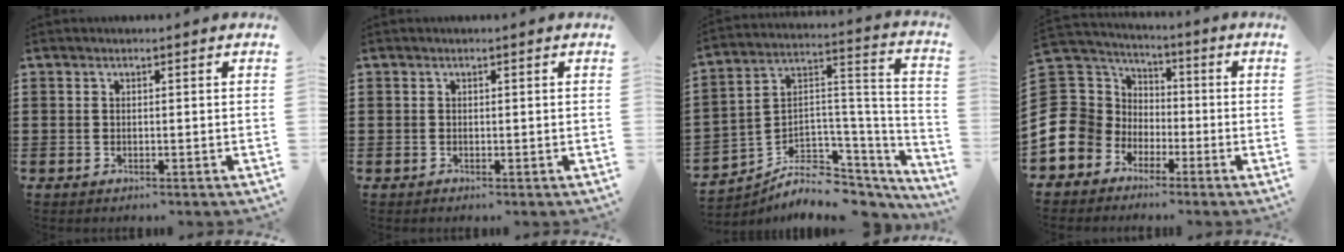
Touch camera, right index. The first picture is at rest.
{"total": 0.0}
{"total": 6.1, "force": [-3.7, 4.3, 2.3], "torque": [-0.052, -0.009, -0.064]}
{"total": 11.2, "force": [-3.7, 10.2, 2.6], "torque": [-0.122, 0.001, -0.072]}